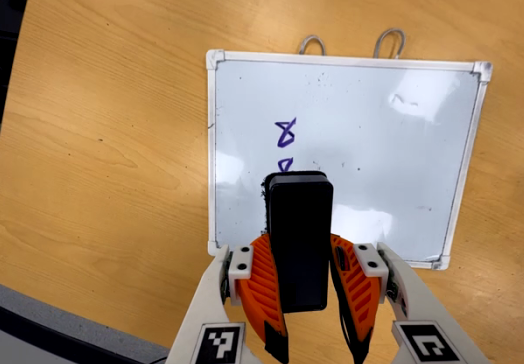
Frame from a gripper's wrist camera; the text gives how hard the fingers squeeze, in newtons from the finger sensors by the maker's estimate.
{"total": 6.8, "left": 5.7, "right": 7.9}